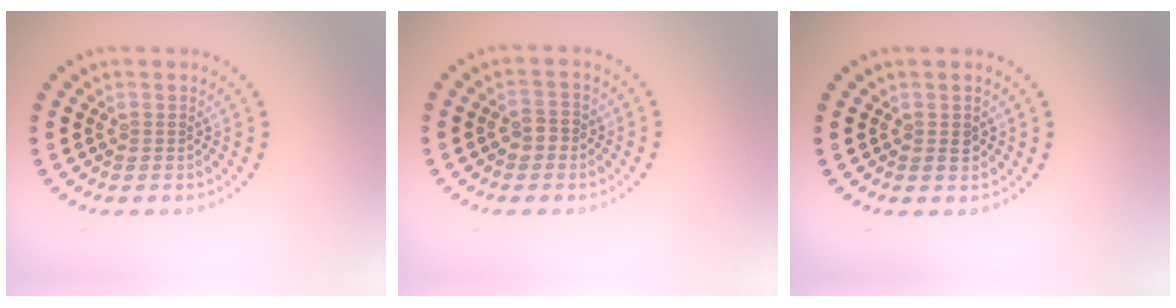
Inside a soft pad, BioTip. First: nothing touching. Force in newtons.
{"total": 1.6, "press": 1.5, "slide": 0.4}
{"total": 1.1, "press": 1.0, "slide": 0.2}